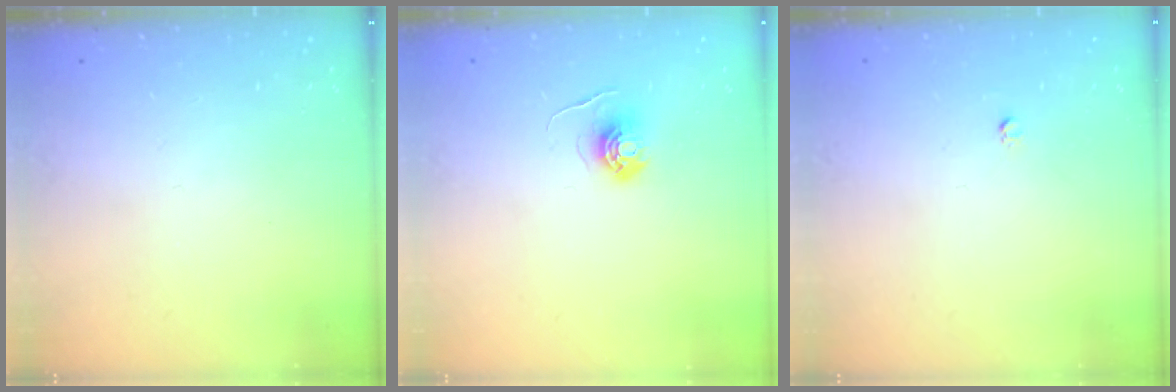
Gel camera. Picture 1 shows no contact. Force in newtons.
{"total": 5.8, "press": 5.8, "slide": 0.3}
{"total": 2.5, "press": 2.5, "slide": 0.2}